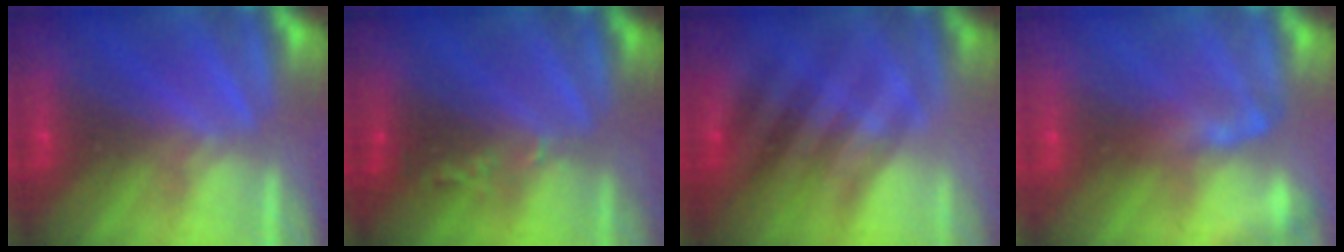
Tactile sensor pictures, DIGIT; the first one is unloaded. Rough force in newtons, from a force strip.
{"total": 2.5}
{"total": 2.3}
{"total": 2.4}